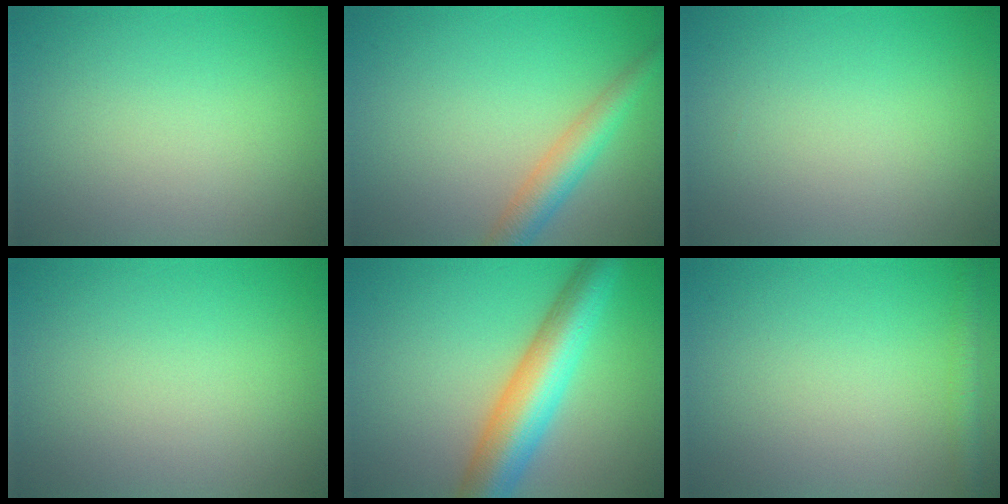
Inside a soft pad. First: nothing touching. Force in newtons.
{"total": 3.7, "press": 3.7, "slide": 0.2}
{"total": 0.0}
{"total": 0.0}
{"total": 8.2, "press": 8.2, "slide": 0.3}
{"total": 1.8, "press": 1.8, "slide": 0.1}